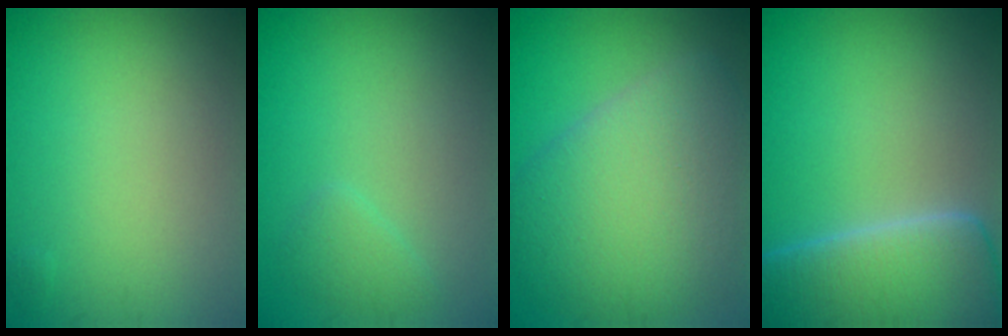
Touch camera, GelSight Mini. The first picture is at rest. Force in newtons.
{"total": 1.3, "press": 1.2, "slide": 0.2}
{"total": 9.4, "press": 9.4, "slide": 0.7}
{"total": 11.1, "press": 11.1, "slide": 0.7}